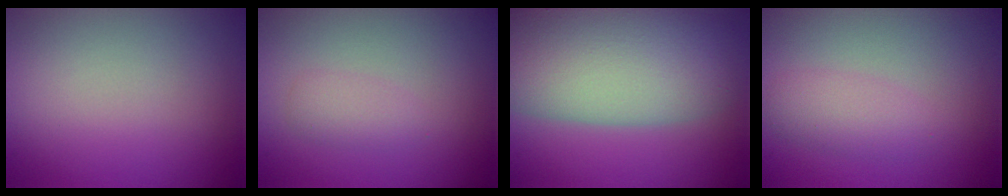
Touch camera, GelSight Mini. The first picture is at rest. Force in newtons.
{"total": 1.4, "press": 1.4, "slide": 0.0}
{"total": 12.3, "press": 12.2, "slide": 0.8}
{"total": 2.2, "press": 2.2, "slide": 0.0}